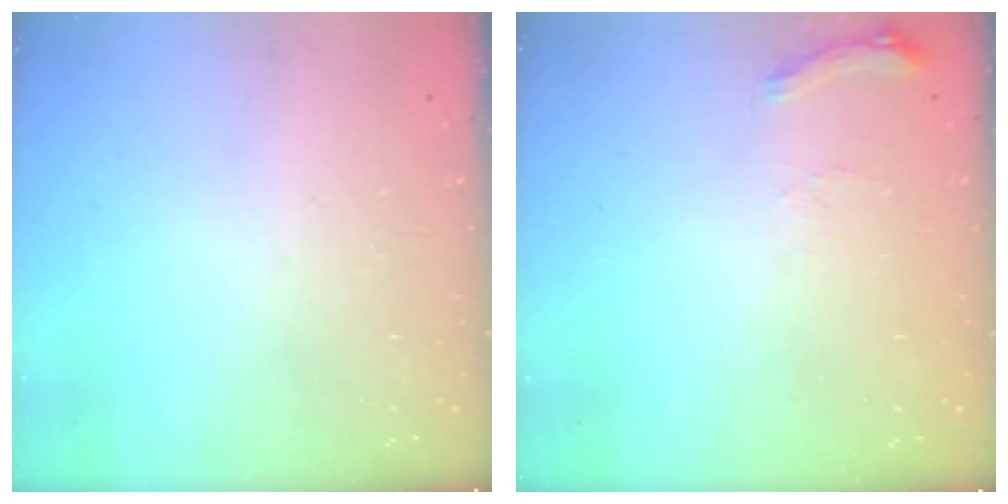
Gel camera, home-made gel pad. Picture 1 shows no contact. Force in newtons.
{"total": 5.1, "press": 5.1, "slide": 0.7}